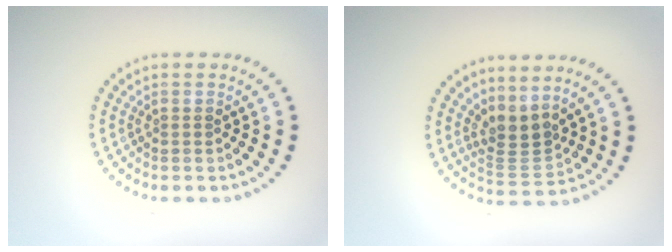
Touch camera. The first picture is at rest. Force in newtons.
{"total": 2.8, "press": 2.0, "slide": 1.9}